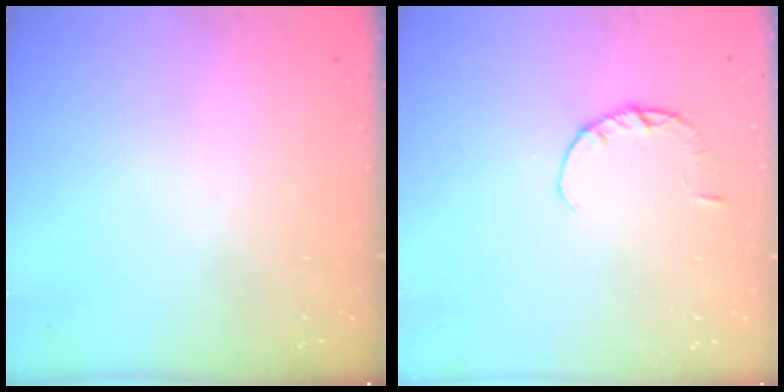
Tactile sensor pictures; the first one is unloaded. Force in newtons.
{"total": 2.9, "press": 2.8, "slide": 0.4}